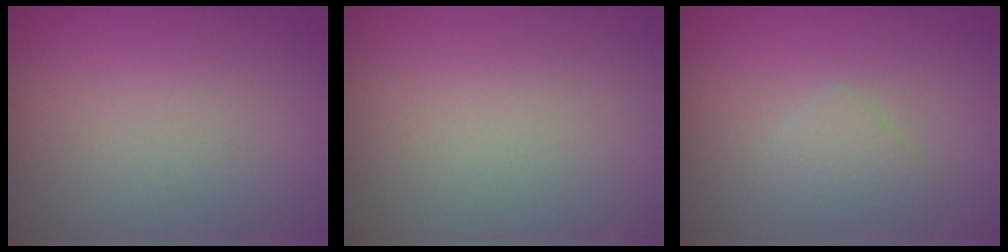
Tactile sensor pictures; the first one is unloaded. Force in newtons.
{"total": 0.0}
{"total": 1.8, "press": 1.8, "slide": 0.0}